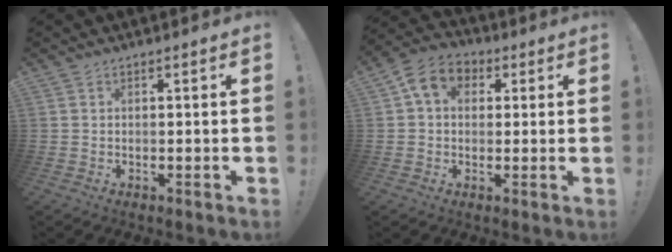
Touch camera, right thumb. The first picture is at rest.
{"total": 9.2, "force": [2.9, 7.0, 5.2], "torque": [-0.080, 0.005, 0.058]}